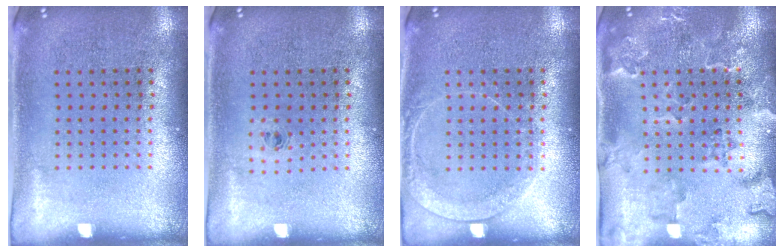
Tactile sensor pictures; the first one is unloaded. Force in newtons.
{"total": 0.5, "press": 0.3, "slide": 0.4}
{"total": 1.5, "press": 1.4, "slide": 0.4}
{"total": 2.4, "press": 2.2, "slide": 1.1}